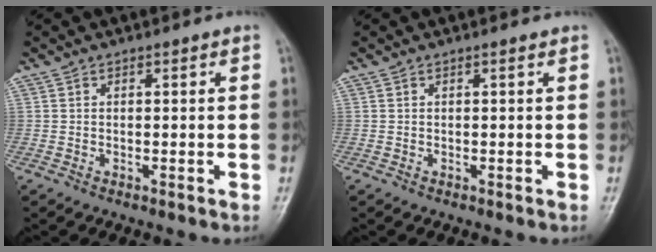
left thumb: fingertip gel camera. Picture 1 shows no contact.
{"total": 0.0}